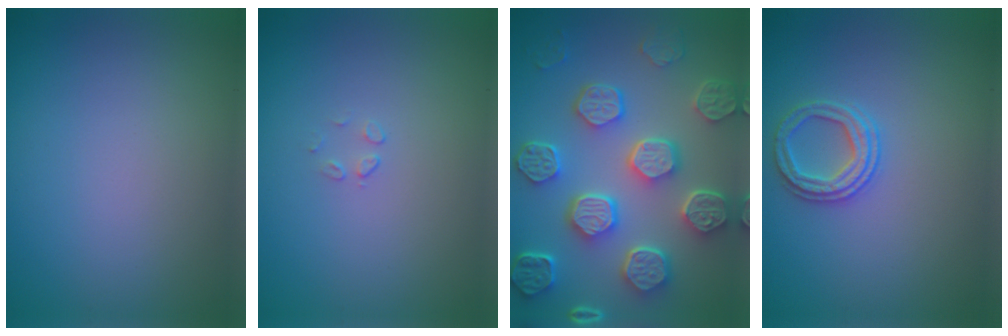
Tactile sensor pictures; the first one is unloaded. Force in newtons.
{"total": 0.5, "press": 0.2, "slide": 0.5}
{"total": 8.8, "press": 6.7, "slide": 5.6}
{"total": 2.5, "press": 2.4, "slide": 0.6}